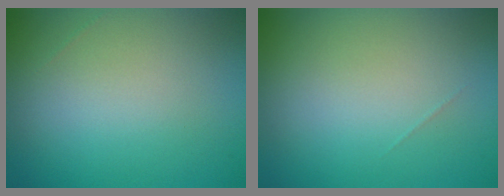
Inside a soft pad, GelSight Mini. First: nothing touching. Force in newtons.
{"total": 0.0}